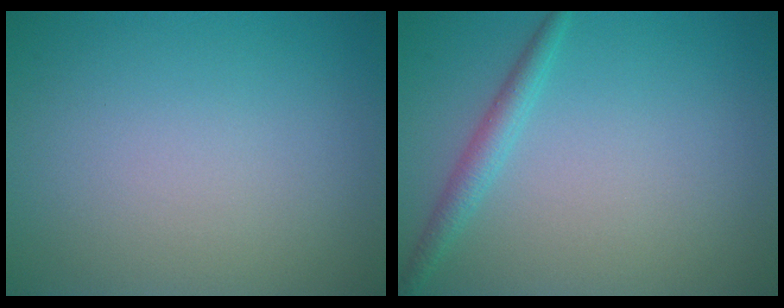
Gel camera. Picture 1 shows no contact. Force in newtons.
{"total": 1.9, "press": 1.9, "slide": 0.1}